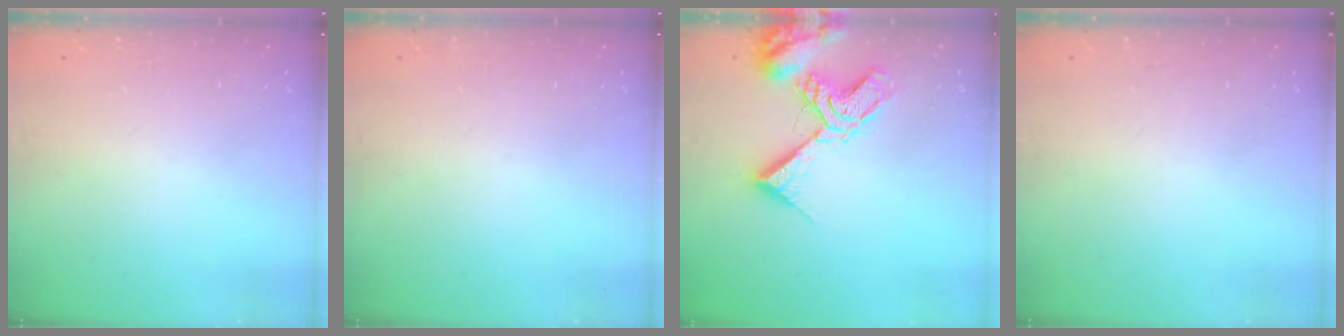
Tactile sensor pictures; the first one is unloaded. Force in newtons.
{"total": 0.0}
{"total": 12.9, "press": 12.8, "slide": 1.6}
{"total": 0.0}